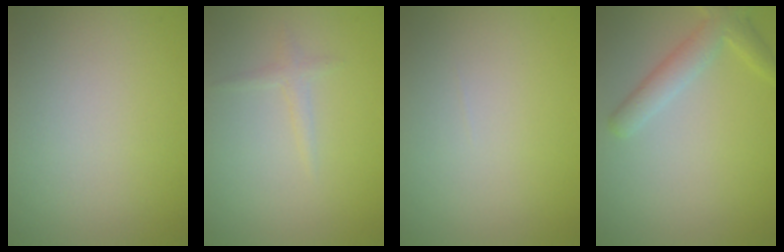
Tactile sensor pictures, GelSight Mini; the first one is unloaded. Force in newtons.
{"total": 1.0, "press": 1.0, "slide": 0.1}
{"total": 0.0}
{"total": 2.1, "press": 2.1, "slide": 0.3}